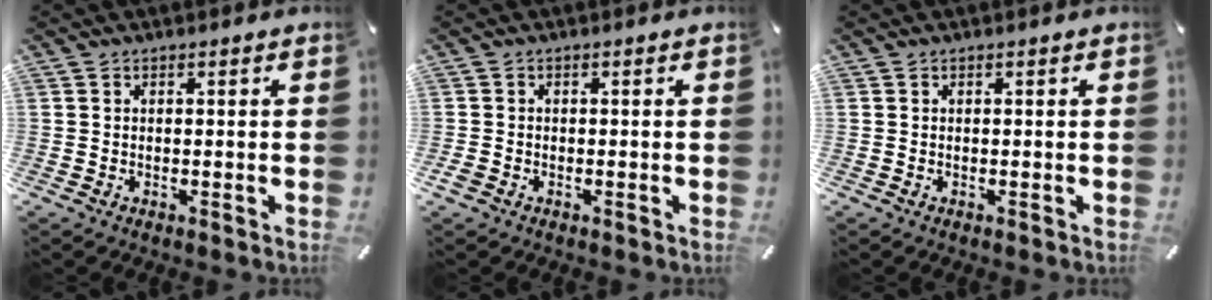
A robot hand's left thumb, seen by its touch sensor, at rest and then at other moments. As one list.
[{"total": 1.1, "force": [-0.7, 0.7, 0.5], "torque": [-0.014, -0.001, -0.017]}, {"total": 0.0}]